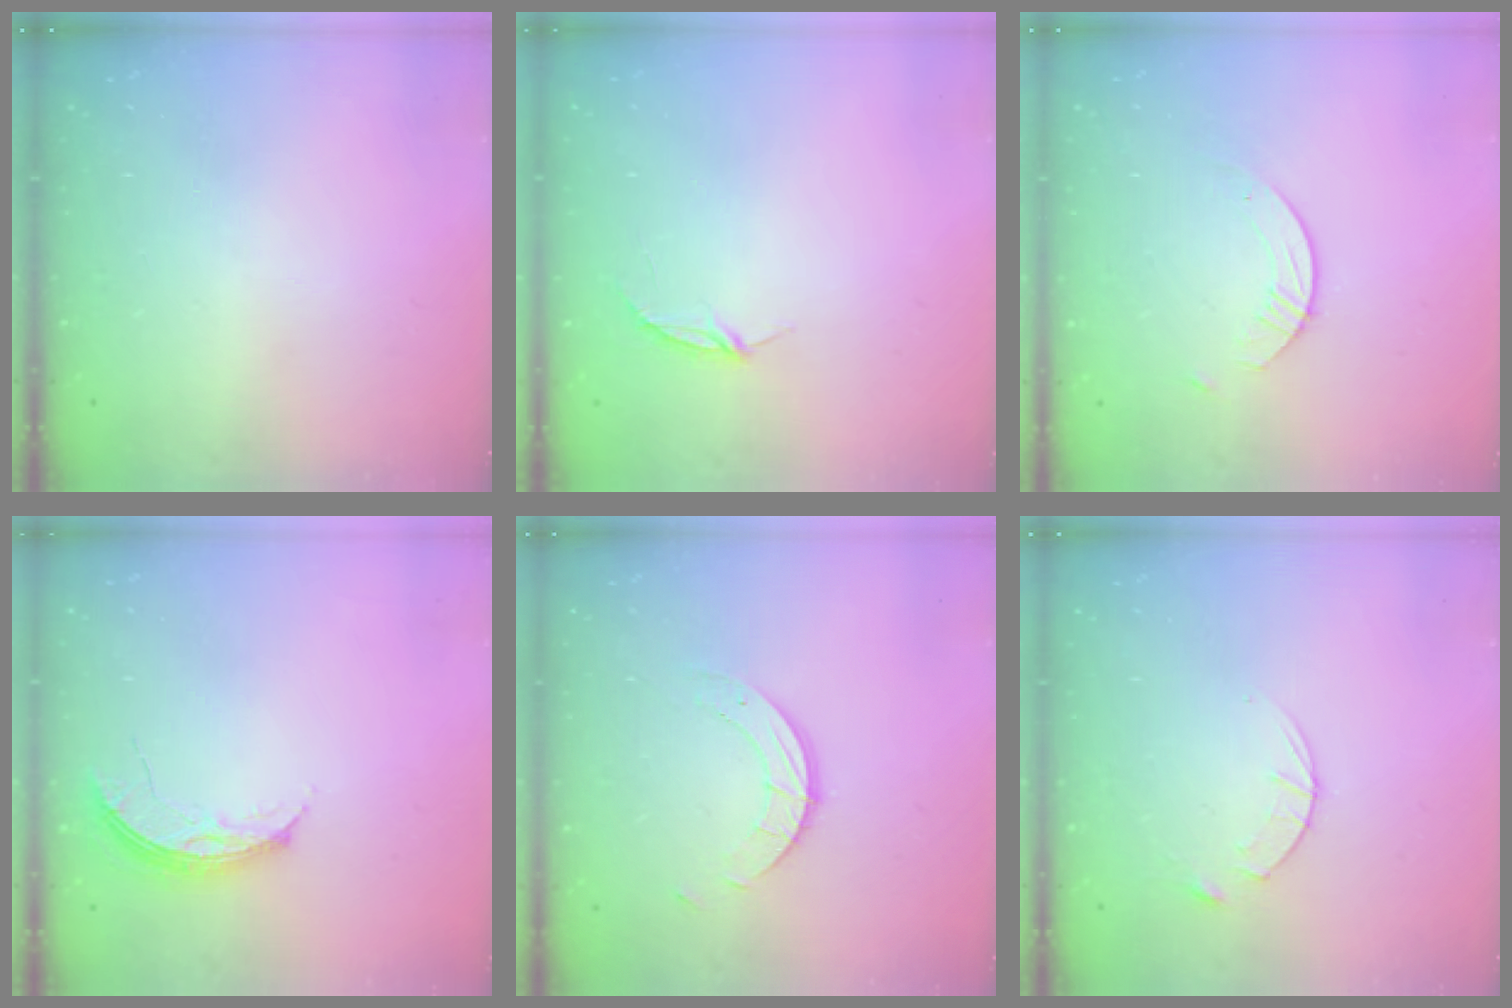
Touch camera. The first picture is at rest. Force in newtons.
{"total": 3.3, "press": 3.3, "slide": 0.3}
{"total": 4.9, "press": 4.8, "slide": 0.5}
{"total": 5.6, "press": 5.6, "slide": 0.5}
{"total": 4.9, "press": 4.9, "slide": 0.4}
{"total": 3.2, "press": 3.2, "slide": 0.4}